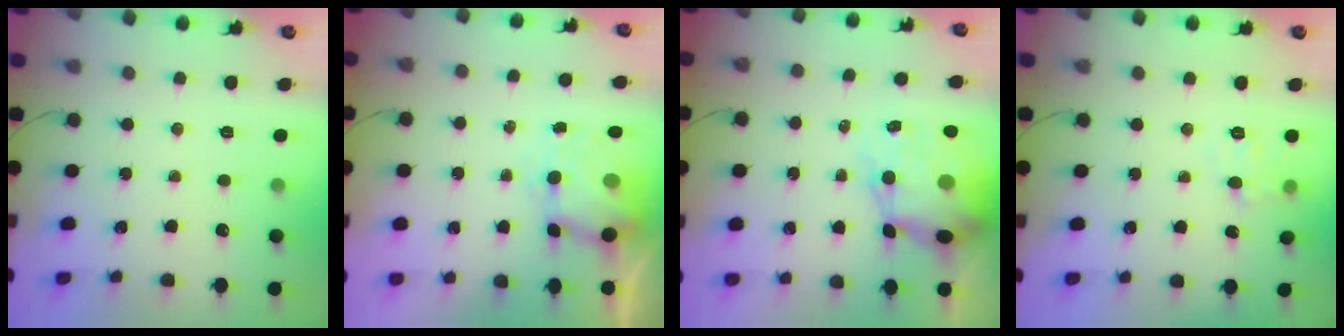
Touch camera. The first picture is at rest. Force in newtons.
{"total": 6.3, "press": 6.2, "slide": 1.0}
{"total": 12.3, "press": 11.8, "slide": 3.3}
{"total": 5.4, "press": 5.2, "slide": 1.3}